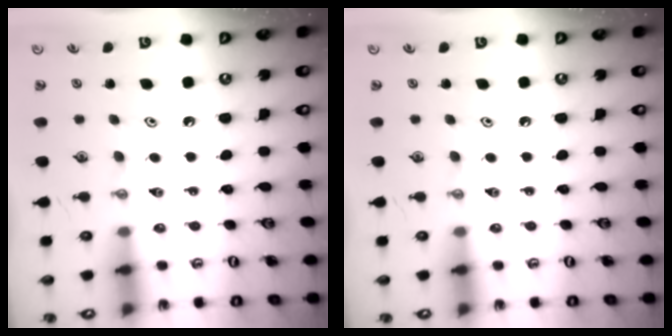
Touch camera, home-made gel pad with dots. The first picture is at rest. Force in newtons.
{"total": 0.0}